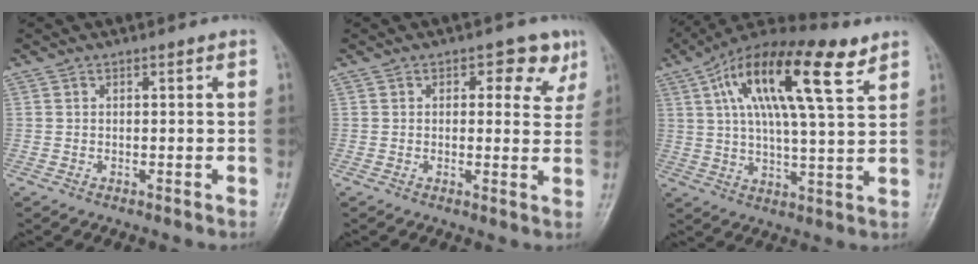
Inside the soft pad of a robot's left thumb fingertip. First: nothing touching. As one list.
[{"total": 6.2, "force": [2.8, 3.9, 3.9], "torque": [-0.006, -0.008, 0.026]}, {"total": 20.1, "force": [9.0, 6.1, 16.9], "torque": [-0.285, 0.000, 0.146]}]